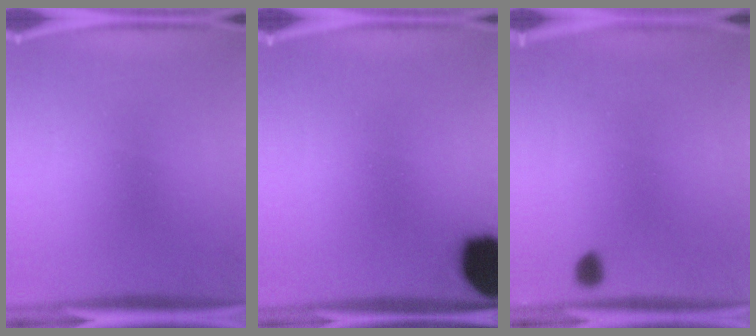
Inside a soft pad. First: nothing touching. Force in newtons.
{"total": 17.2}
{"total": 1.3}